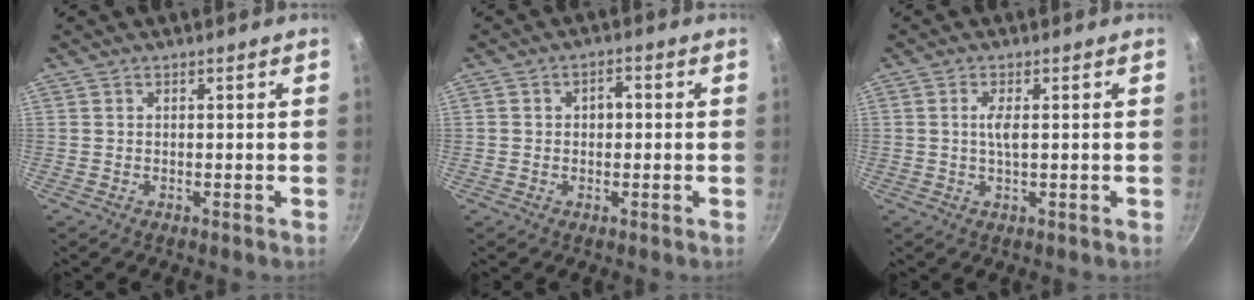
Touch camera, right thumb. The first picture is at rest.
{"total": 2.9, "force": [0.0, 2.1, 2.0], "torque": [-0.010, 0.010, -0.003]}
{"total": 2.6, "force": [0.4, 0.7, 2.4], "torque": [-0.055, 0.001, 0.009]}